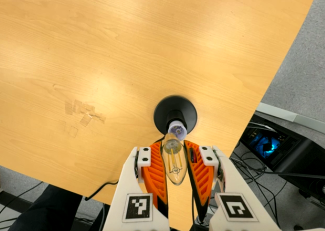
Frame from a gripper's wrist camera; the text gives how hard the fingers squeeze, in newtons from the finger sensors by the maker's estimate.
{"total": 19.8, "left": 21.7, "right": 17.9}